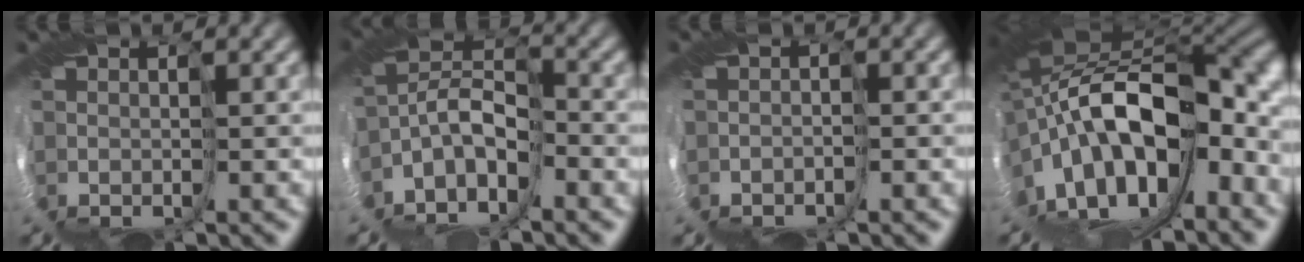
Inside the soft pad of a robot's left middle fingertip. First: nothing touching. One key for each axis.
{"total": 5.1, "fx": -3.6, "fy": 1.6, "fz": 3.3, "tx": -0.067, "ty": 0.010, "tz": -0.077}
{"total": 1.3, "fx": -1.2, "fy": 0.0, "fz": 0.4, "tx": -0.012, "ty": -0.003, "tz": -0.027}
{"total": 16.5, "fx": -2.4, "fy": 8.0, "fz": 14.3, "tx": -0.237, "ty": -0.002, "tz": -0.036}